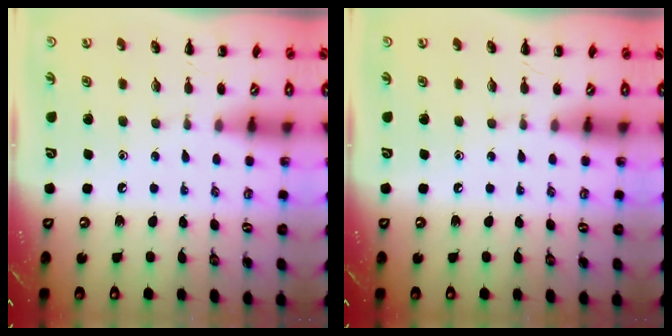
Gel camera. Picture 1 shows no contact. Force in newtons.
{"total": 0.0}